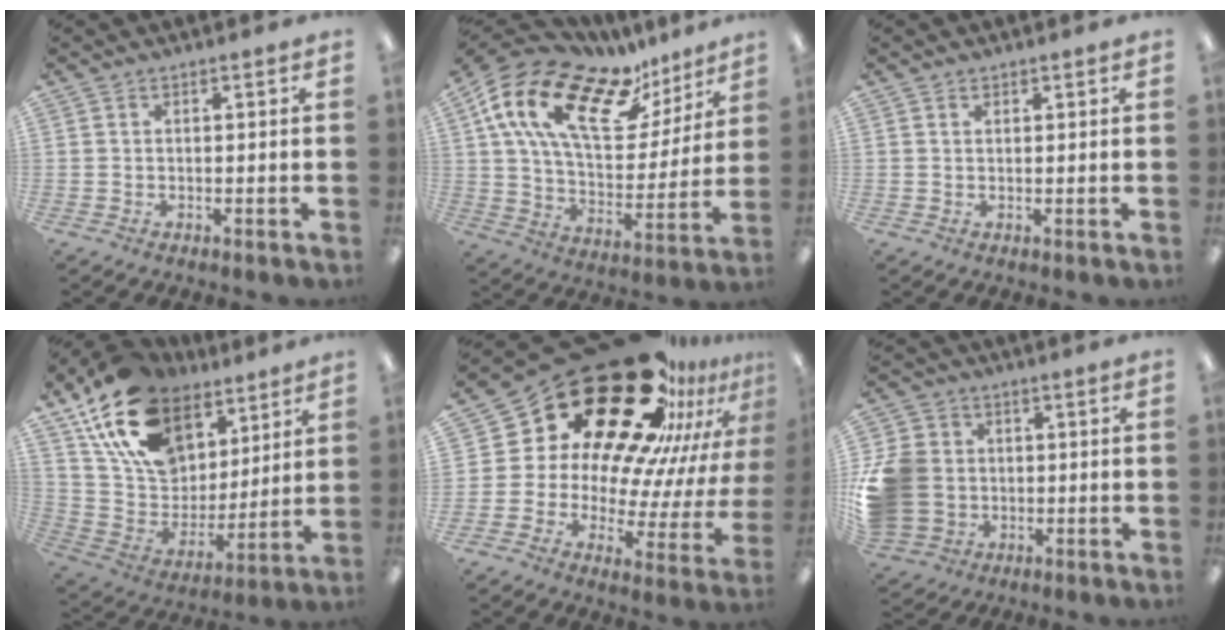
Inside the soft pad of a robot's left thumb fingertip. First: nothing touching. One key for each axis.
{"total": 21.7, "fx": 12.5, "fy": 10.6, "fz": 14.3, "tx": -0.262, "ty": -0.054, "tz": 0.220}
{"total": 0.9, "fx": 0.7, "fy": 0.5, "fz": 0.1, "tx": -0.003, "ty": 0.001, "tz": 0.013}
{"total": 20.6, "fx": 12.9, "fy": 12.6, "fz": 9.9, "tx": -0.190, "ty": -0.060, "tz": 0.241}
{"total": 29.5, "fx": 20.6, "fy": 13.9, "fz": 16.0, "tx": -0.247, "ty": -0.173, "tz": 0.373}
{"total": 13.9, "fx": -0.5, "fy": 12.1, "fz": 6.8, "tx": -0.152, "ty": 0.023, "tz": -0.001}